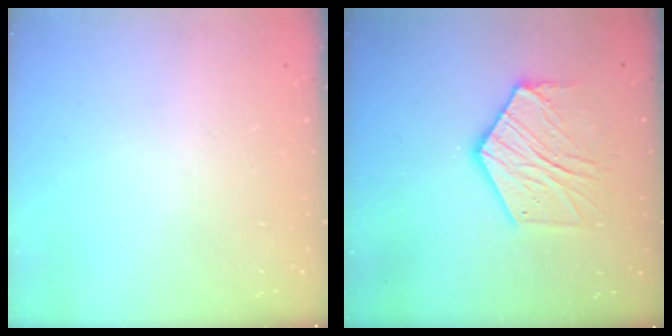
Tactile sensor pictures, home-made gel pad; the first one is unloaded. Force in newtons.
{"total": 13.7, "press": 13.7, "slide": 0.7}